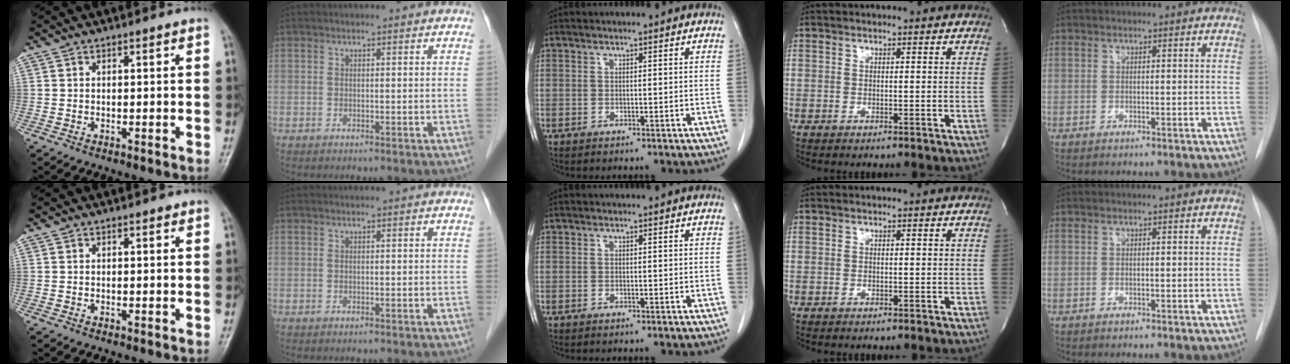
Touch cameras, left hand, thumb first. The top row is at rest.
{}